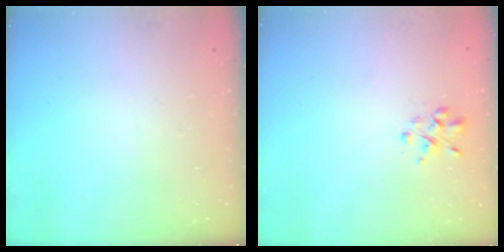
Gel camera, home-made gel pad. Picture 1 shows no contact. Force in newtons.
{"total": 1.6, "press": 1.5, "slide": 0.5}